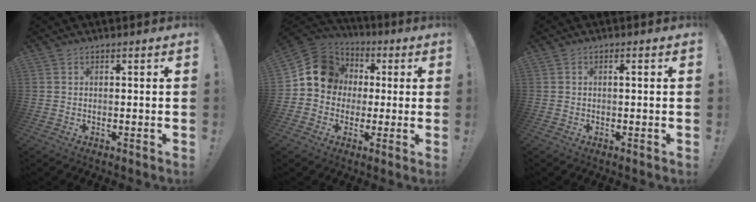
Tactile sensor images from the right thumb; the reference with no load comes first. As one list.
[{"total": 13.2, "force": [1.6, 11.8, 5.8], "torque": [-0.081, 0.012, 0.038]}, {"total": 0.9, "force": [0.2, 0.0, 0.9], "torque": [-0.014, 0.000, 0.001]}]